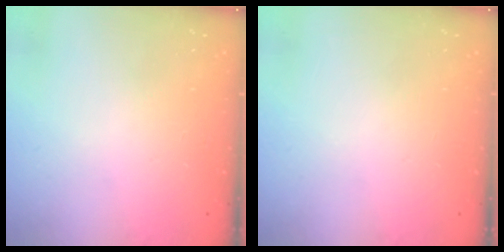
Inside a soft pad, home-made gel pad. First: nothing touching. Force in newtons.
{"total": 0.0}